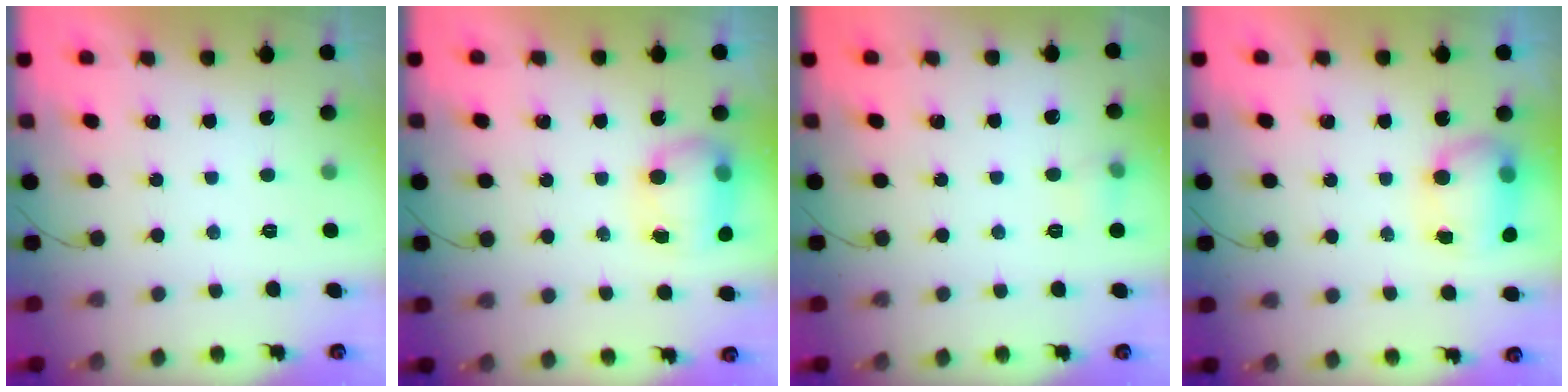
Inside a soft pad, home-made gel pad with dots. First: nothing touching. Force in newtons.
{"total": 9.8, "press": 8.8, "slide": 4.3}
{"total": 5.6, "press": 5.3, "slide": 1.8}
{"total": 8.4, "press": 8.3, "slide": 1.0}